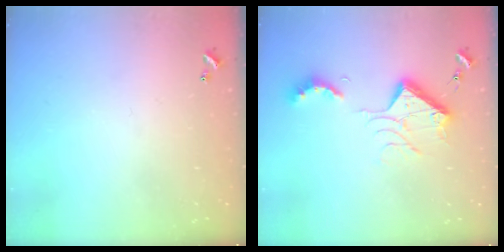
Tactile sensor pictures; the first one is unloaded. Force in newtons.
{"total": 13.2, "press": 13.1, "slide": 1.7}